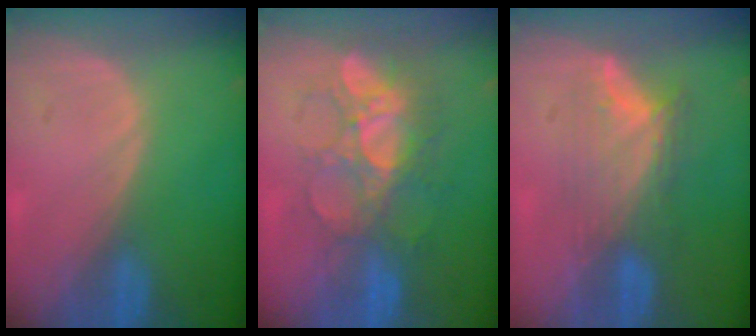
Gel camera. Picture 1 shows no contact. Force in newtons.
{"total": 9.2, "press": 8.5, "slide": 3.5}
{"total": 7.4, "press": 6.6, "slide": 3.4}